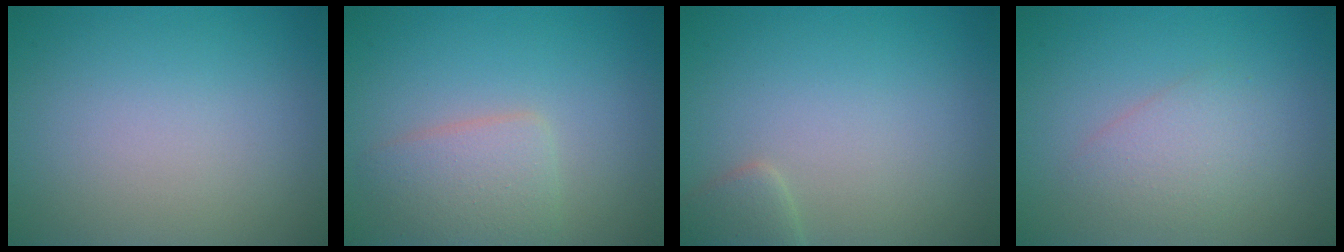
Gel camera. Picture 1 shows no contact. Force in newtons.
{"total": 3.1, "press": 3.1, "slide": 0.1}
{"total": 1.7, "press": 1.7, "slide": 0.1}
{"total": 2.2, "press": 2.2, "slide": 0.0}